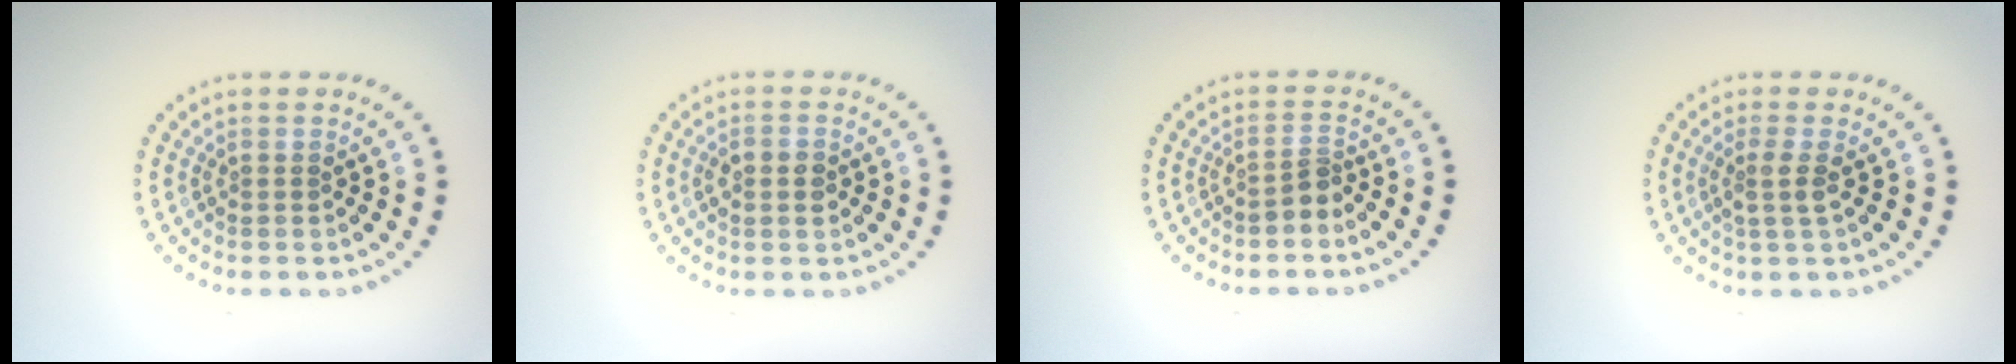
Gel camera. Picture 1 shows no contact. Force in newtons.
{"total": 1.5, "press": 1.5, "slide": 0.1}
{"total": 1.6, "press": 1.2, "slide": 1.1}
{"total": 1.8, "press": 1.4, "slide": 1.0}